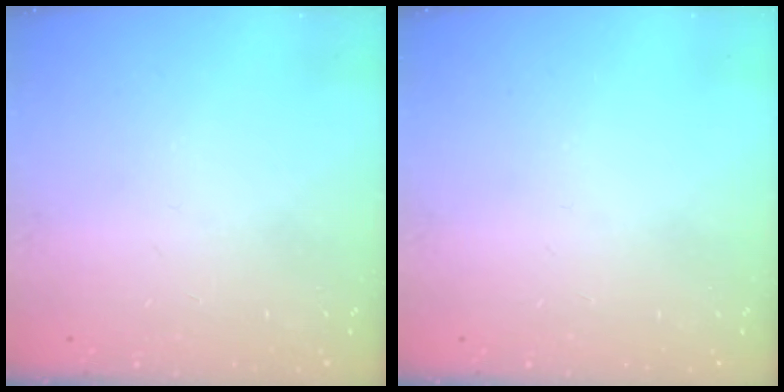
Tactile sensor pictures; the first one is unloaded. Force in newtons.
{"total": 0.0}